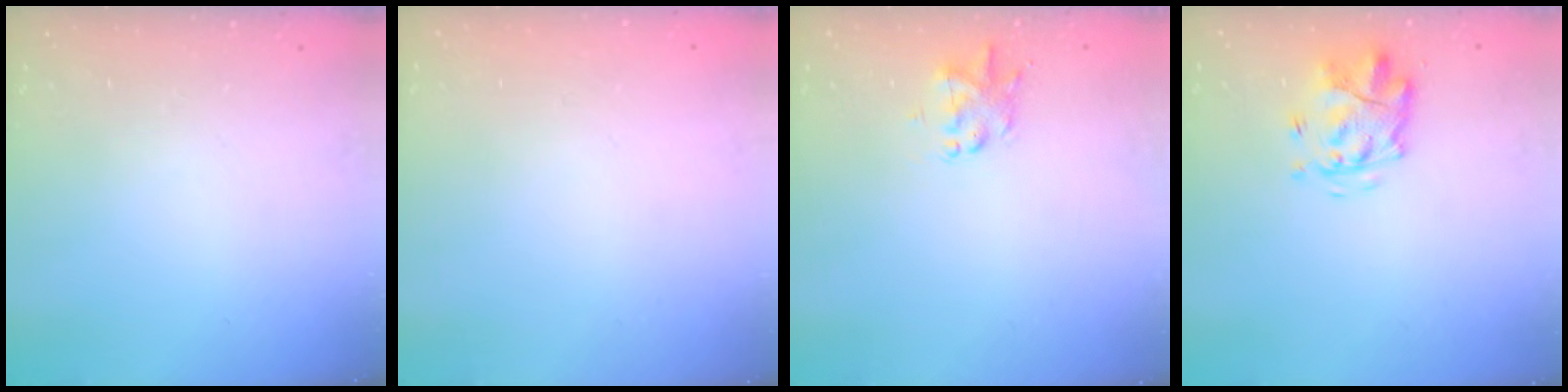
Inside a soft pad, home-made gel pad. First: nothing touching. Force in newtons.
{"total": 1.9, "press": 1.9, "slide": 0.2}
{"total": 1.4, "press": 1.3, "slide": 0.5}
{"total": 3.8, "press": 3.4, "slide": 1.6}